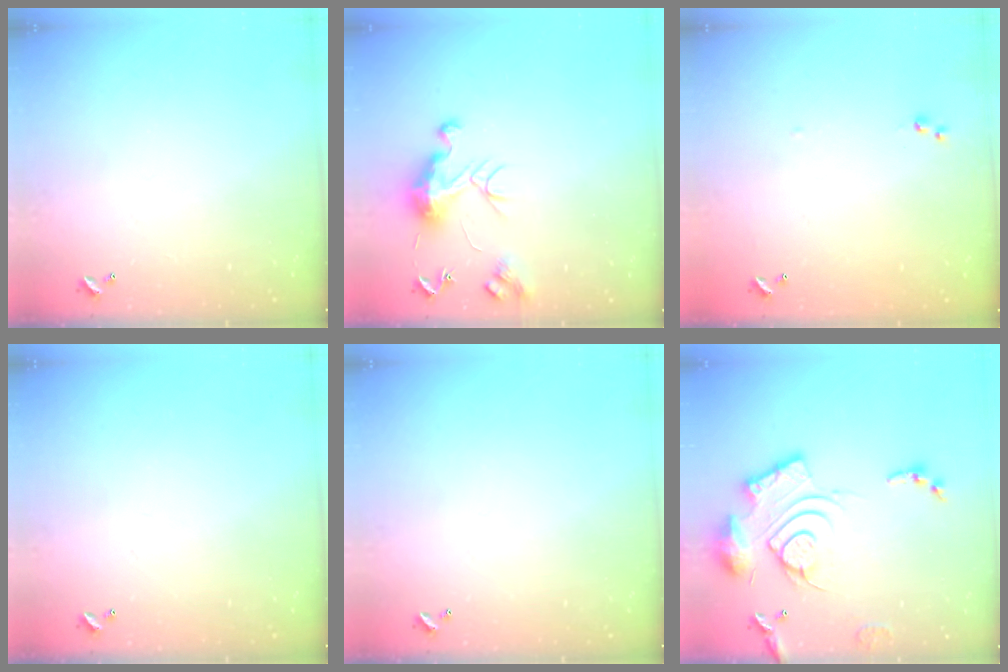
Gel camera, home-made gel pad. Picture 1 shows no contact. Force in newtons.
{"total": 9.6, "press": 9.5, "slide": 0.9}
{"total": 5.4, "press": 5.4, "slide": 0.6}
{"total": 0.0}
{"total": 0.0}
{"total": 19.5, "press": 19.4, "slide": 2.0}